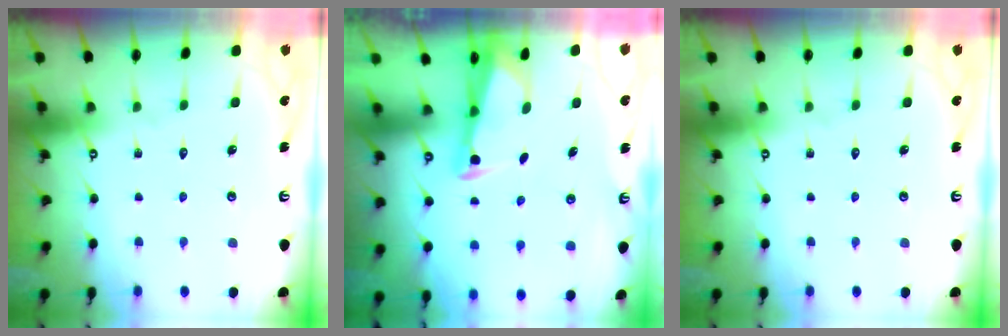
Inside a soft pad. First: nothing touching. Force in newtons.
{"total": 2.4, "press": 2.4, "slide": 0.5}
{"total": 0.0}